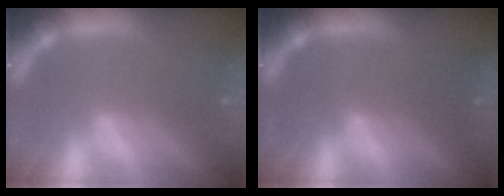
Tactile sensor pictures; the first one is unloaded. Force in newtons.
{"total": 1.5}